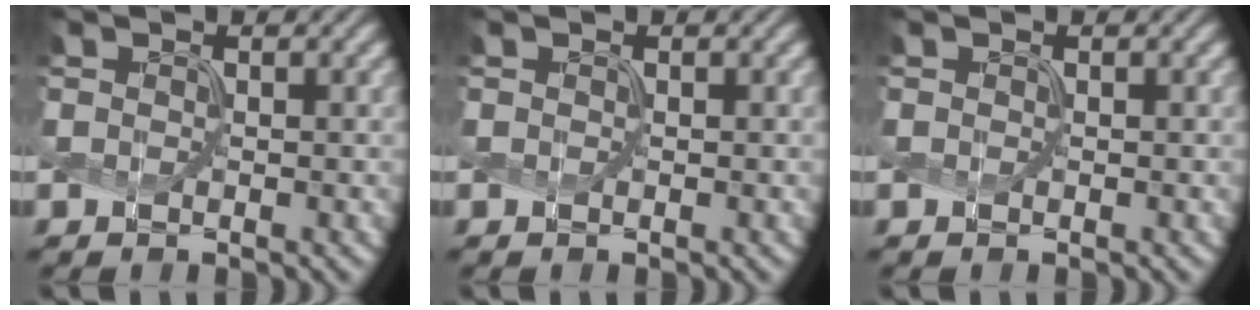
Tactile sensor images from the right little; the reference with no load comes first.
{"total": 0.0}
{"total": 0.0}